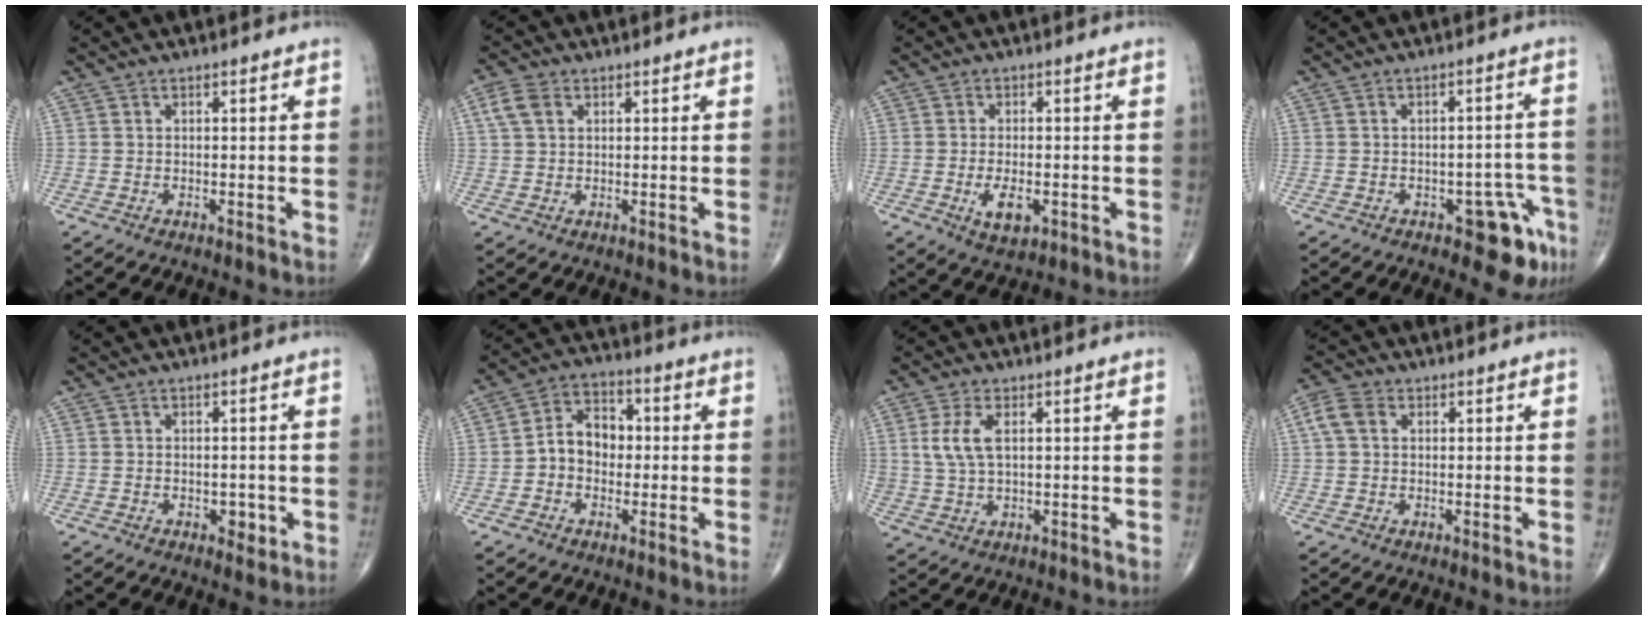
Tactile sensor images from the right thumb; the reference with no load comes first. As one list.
[{"total": 4.0, "force": [1.4, 2.7, 2.5], "torque": [-0.055, 0.009, 0.029]}, {"total": 5.0, "force": [-1.6, 2.4, 4.1], "torque": [-0.068, -0.005, -0.021]}, {"total": 7.5, "force": [-4.3, 3.5, 5.1], "torque": [-0.029, 0.031, -0.050]}, {"total": 2.6, "force": [-0.9, 1.6, 1.8], "torque": [-0.014, 0.002, -0.008]}, {"total": 7.9, "force": [-0.6, 6.1, 5.0], "torque": [-0.058, 0.031, -0.024]}, {"total": 5.9, "force": [1.6, 2.8, 5.0], "torque": [-0.112, -0.001, 0.038]}, {"total": 4.1, "force": [1.0, 3.0, 2.6], "torque": [-0.063, 0.013, 0.016]}]